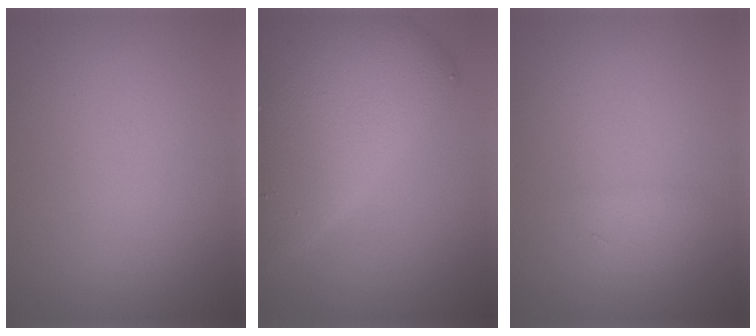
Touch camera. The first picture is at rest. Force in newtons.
{"total": 11.4, "press": 11.3, "slide": 0.2}
{"total": 1.3, "press": 1.3, "slide": 0.1}